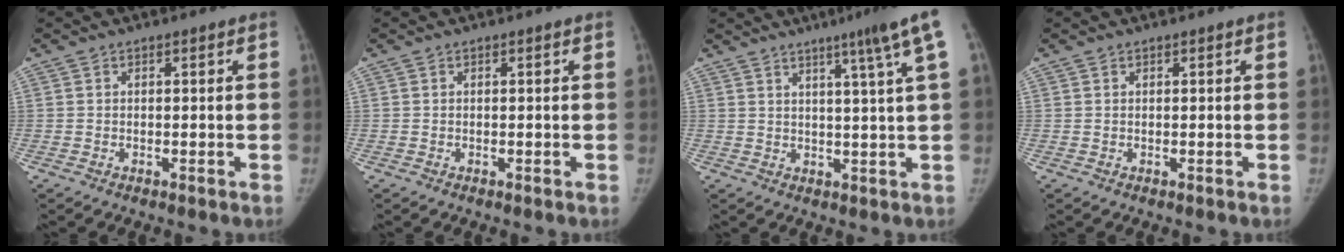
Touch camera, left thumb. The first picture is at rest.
{"total": 0.0}
{"total": 8.0, "force": [4.2, -1.1, 6.7], "torque": [-0.091, -0.010, 0.055]}
{"total": 0.0}